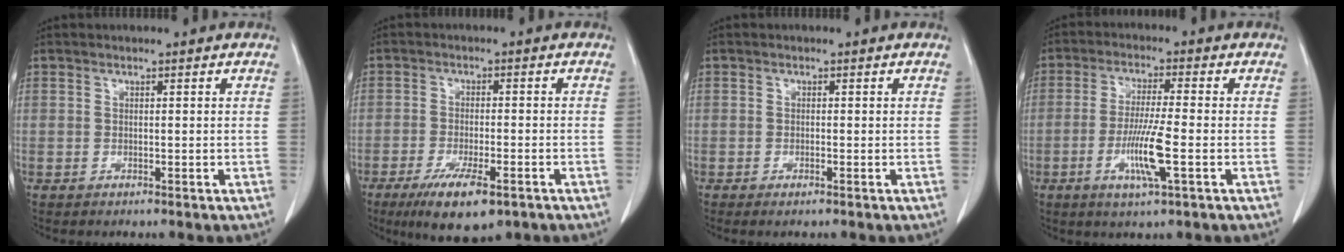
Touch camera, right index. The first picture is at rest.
{"total": 9.3, "force": [-5.6, 2.2, 7.1], "torque": [-0.120, -0.019, -0.085]}
{"total": 0.9, "force": [-0.5, 0.0, 0.7], "torque": [-0.012, -0.002, -0.007]}
{"total": 7.9, "force": [-2.4, 0.0, 7.5], "torque": [-0.142, -0.009, -0.045]}